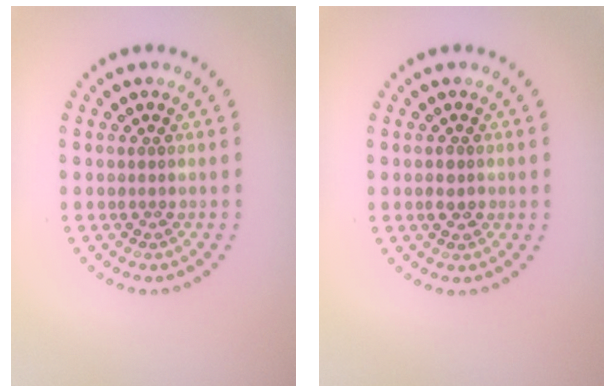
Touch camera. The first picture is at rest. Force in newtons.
{"total": 1.3, "press": 1.2, "slide": 0.3}